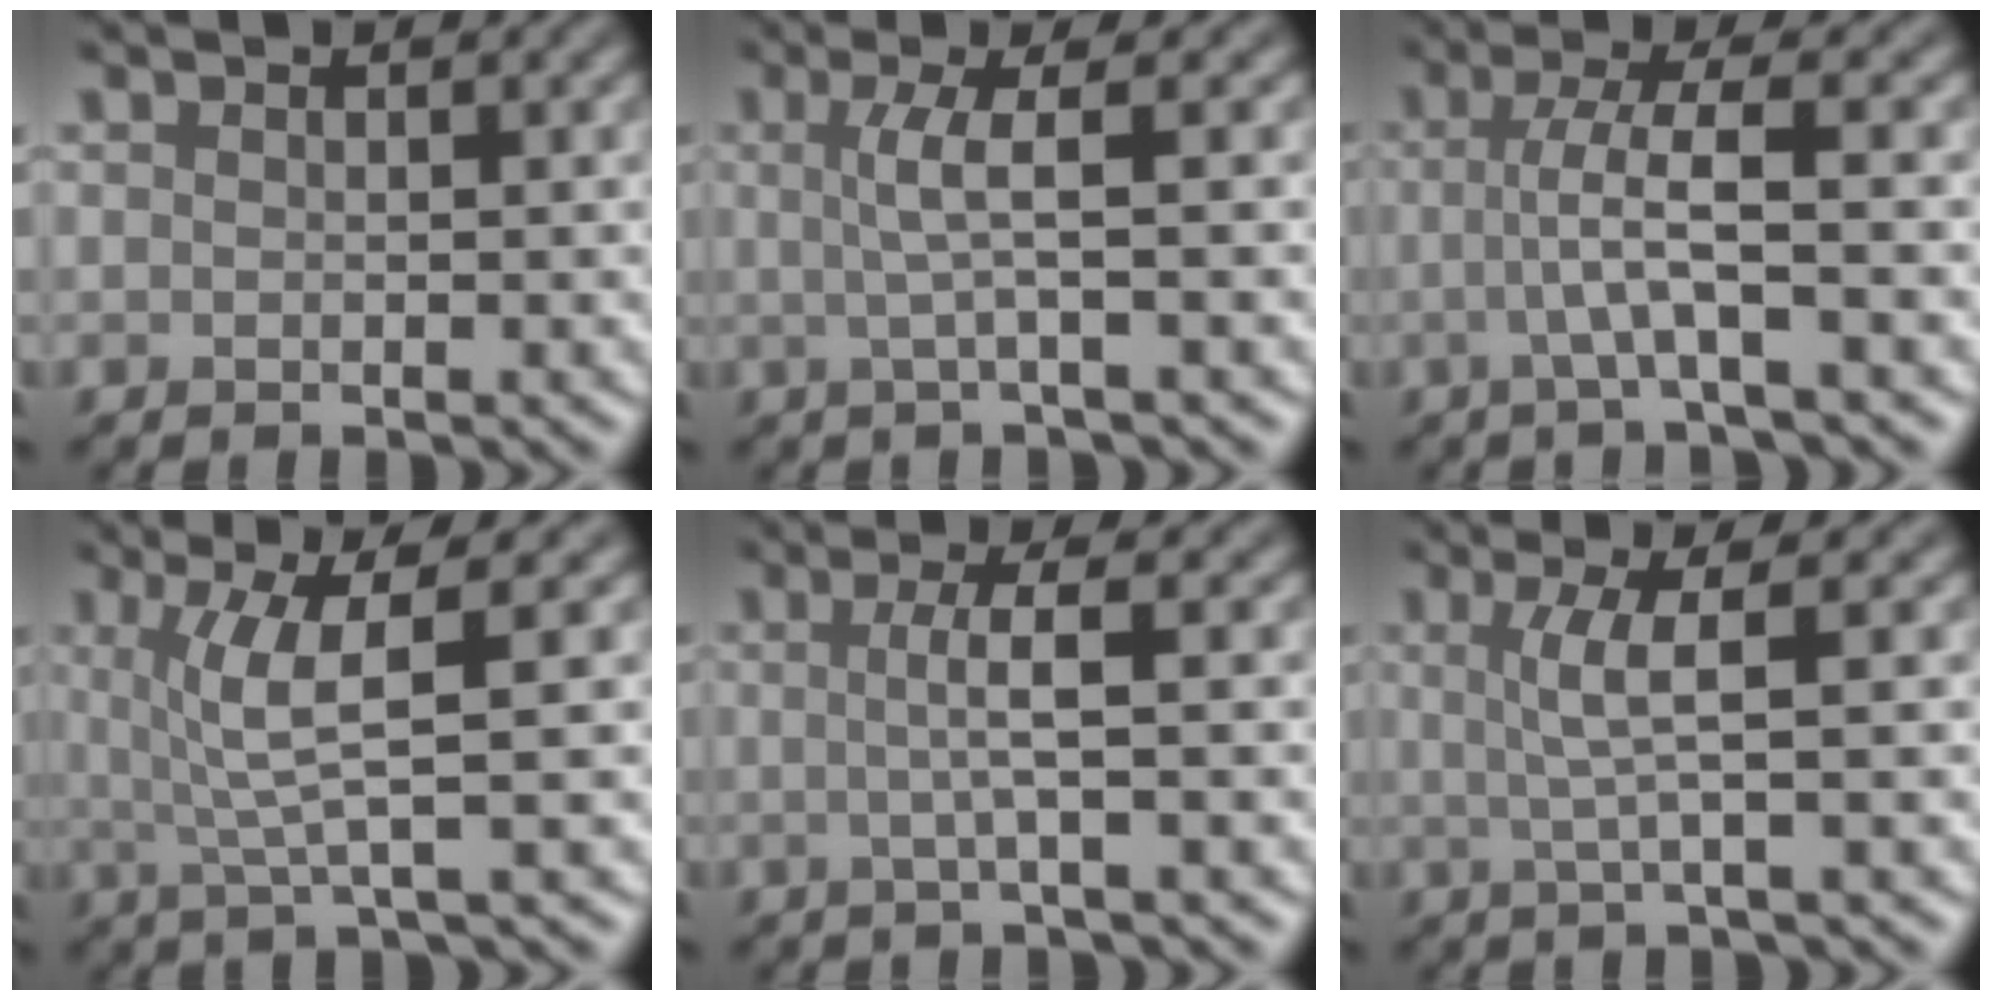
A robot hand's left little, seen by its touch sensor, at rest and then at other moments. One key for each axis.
{"total": 3.2, "fx": 0.2, "fy": 0.6, "fz": 3.1, "tx": -0.059, "ty": 0.002, "tz": 0.000}
{"total": 4.0, "fx": -0.3, "fy": 0.5, "fz": 4.0, "tx": -0.073, "ty": 0.000, "tz": -0.009}
{"total": 4.7, "fx": 1.1, "fy": 0.6, "fz": 4.5, "tx": -0.087, "ty": 0.003, "tz": 0.024}
{"total": 3.0, "fx": 0.0, "fy": 0.6, "fz": 3.0, "tx": -0.053, "ty": -0.001, "tz": -0.007}
{"total": 3.4, "fx": 0.5, "fy": 0.6, "fz": 3.4, "tx": -0.065, "ty": 0.001, "tz": 0.009}